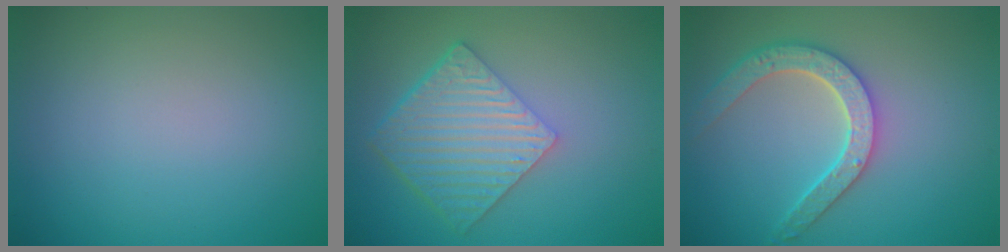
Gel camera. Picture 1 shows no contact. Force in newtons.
{"total": 6.5, "press": 4.6, "slide": 4.6}
{"total": 4.7, "press": 4.2, "slide": 2.1}